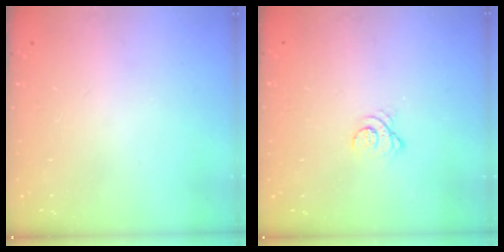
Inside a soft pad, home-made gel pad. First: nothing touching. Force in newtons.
{"total": 3.2, "press": 3.2, "slide": 0.4}